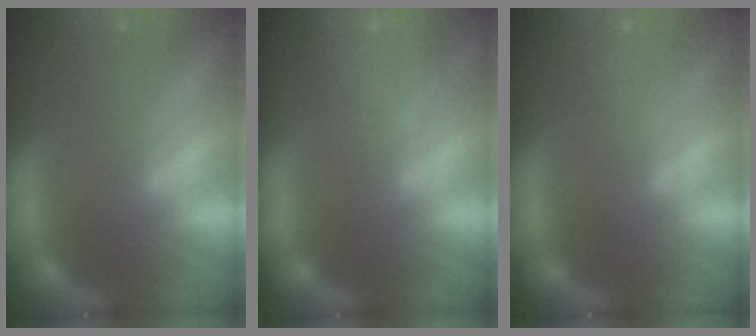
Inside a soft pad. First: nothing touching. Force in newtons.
{"total": 6.5}
{"total": 3.0}